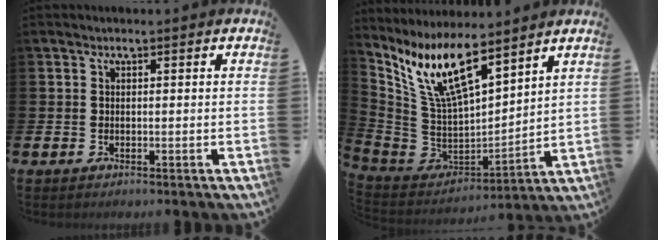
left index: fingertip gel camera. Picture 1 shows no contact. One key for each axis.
{"total": 10.7, "fx": 7.7, "fy": 3.0, "fz": 6.7, "tx": -0.165, "ty": -0.038, "tz": 0.139}